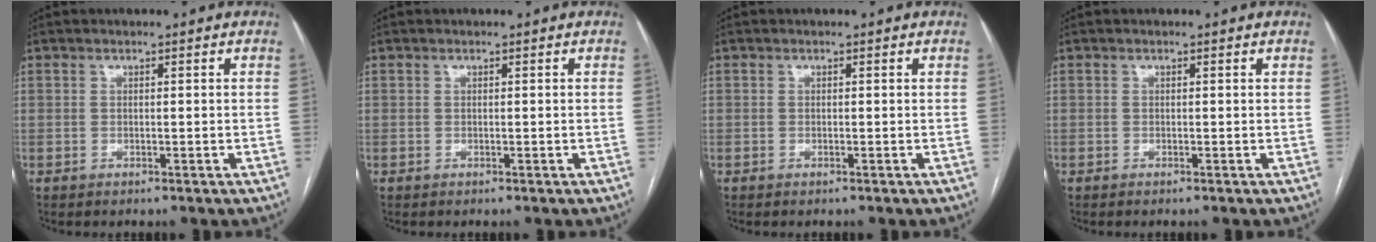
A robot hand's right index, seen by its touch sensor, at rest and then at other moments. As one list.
[{"total": 0.0}, {"total": 0.0}, {"total": 0.0}]